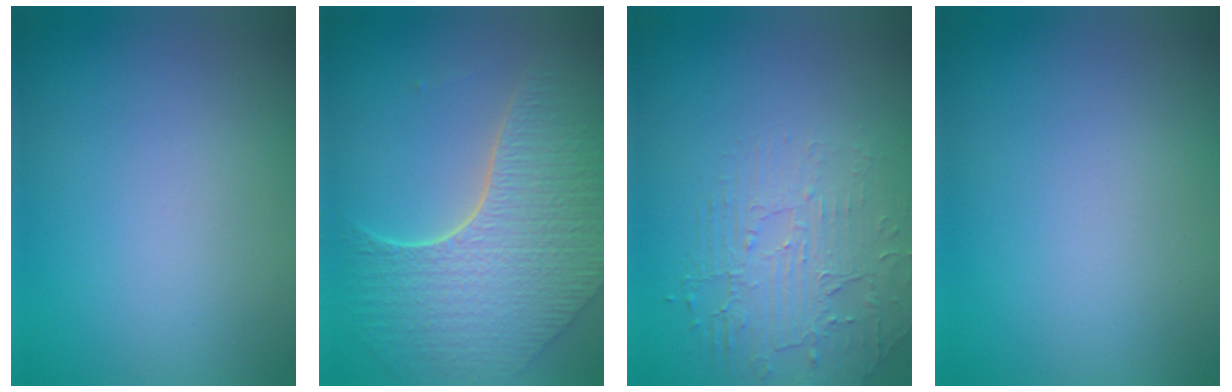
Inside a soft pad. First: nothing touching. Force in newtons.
{"total": 8.2, "press": 5.9, "slide": 5.7}
{"total": 2.2, "press": 1.7, "slide": 1.5}
{"total": 0.0}